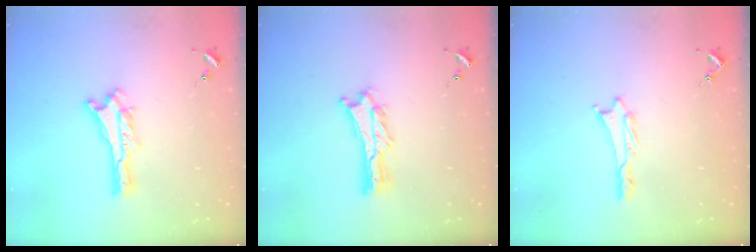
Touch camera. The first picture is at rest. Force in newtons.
{"total": 2.6, "press": 2.6, "slide": 0.3}
{"total": 0.9, "press": 0.9, "slide": 0.1}